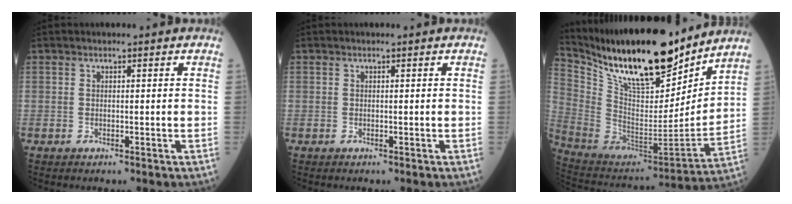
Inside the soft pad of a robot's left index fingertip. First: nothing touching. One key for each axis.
{"total": 0.0}
{"total": 23.7, "fx": 19.1, "fy": 5.4, "fz": 12.9, "tx": -0.236, "ty": -0.021, "tz": 0.332}